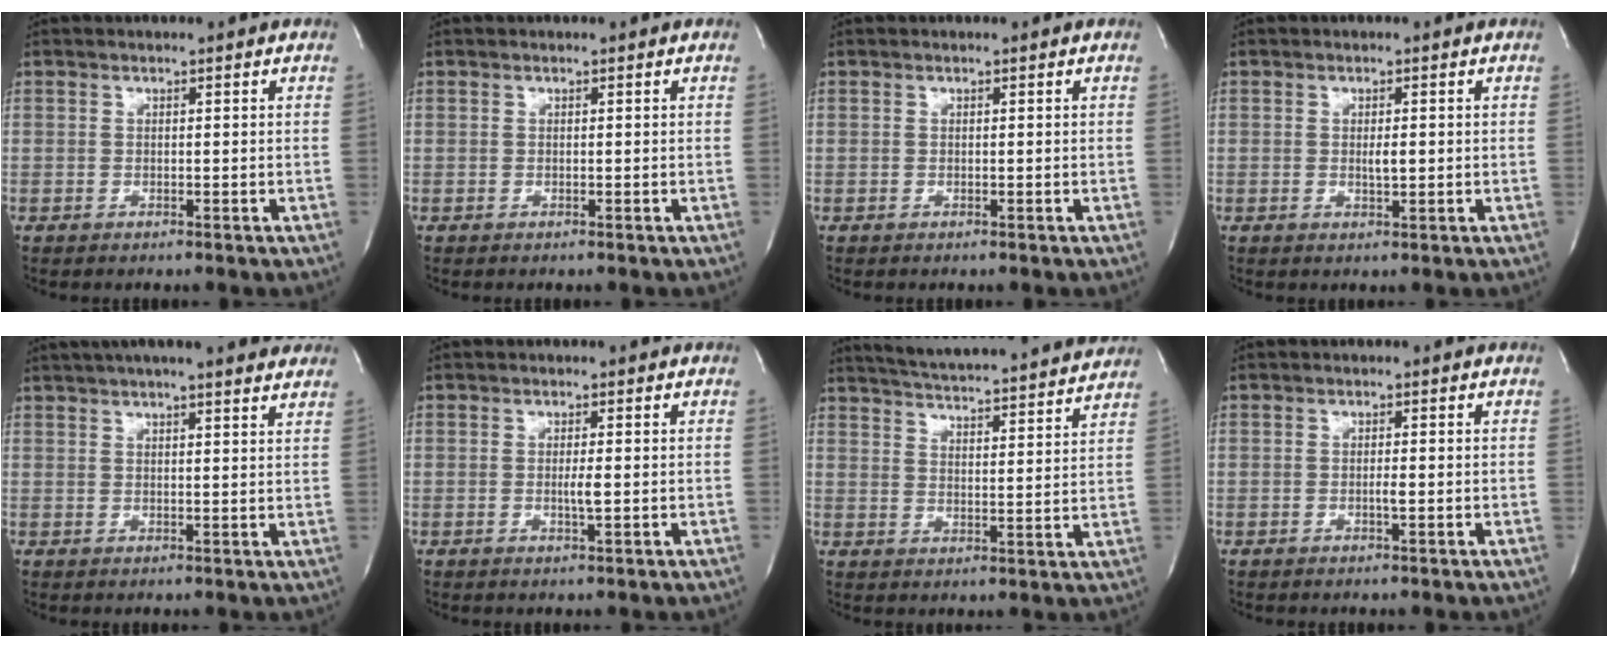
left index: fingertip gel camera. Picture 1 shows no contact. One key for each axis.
{"total": 0.0}
{"total": 0.0}
{"total": 1.6, "fx": -0.1, "fy": 0.4, "fz": 1.6, "tx": -0.034, "ty": -0.004, "tz": 0.001}
{"total": 16.4, "fx": 14.1, "fy": 2.0, "fz": 8.1, "tx": -0.128, "ty": 0.041, "tz": 0.178}
{"total": 1.7, "fx": -0.3, "fy": 0.0, "fz": 1.6, "tx": -0.038, "ty": -0.007, "tz": -0.003}
{"total": 21.7, "fx": 20.3, "fy": 1.4, "fz": 7.4, "tx": -0.126, "ty": -0.011, "tz": 0.270}
{"total": 0.9, "fx": -0.3, "fy": 0.0, "fz": 0.8, "tx": -0.022, "ty": -0.004, "tz": -0.005}